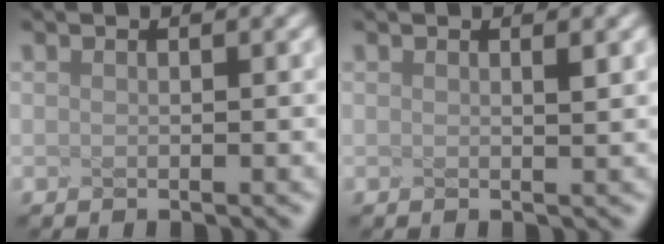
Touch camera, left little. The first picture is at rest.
{"total": 0.5, "force": [0.1, 0.0, 0.5], "torque": [-0.008, 0.004, 0.003]}